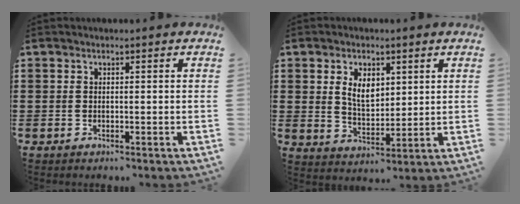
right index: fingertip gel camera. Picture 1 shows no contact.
{"total": 5.3, "force": [1.7, 3.4, 3.8], "torque": [-0.077, 0.008, 0.027]}